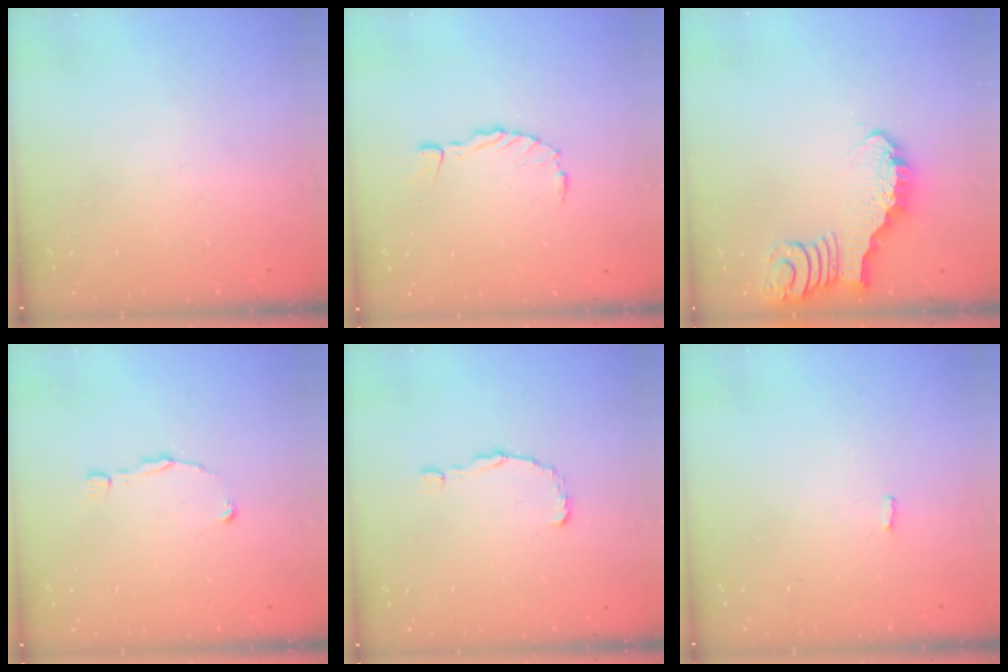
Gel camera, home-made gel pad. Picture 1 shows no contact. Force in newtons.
{"total": 0.0}
{"total": 2.9, "press": 2.9, "slide": 0.3}
{"total": 1.2, "press": 1.2, "slide": 0.1}
{"total": 1.5, "press": 1.5, "slide": 0.2}
{"total": 1.6, "press": 1.6, "slide": 0.2}